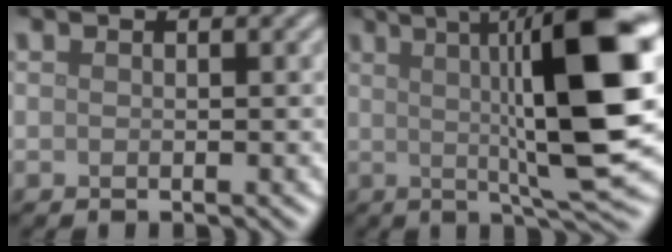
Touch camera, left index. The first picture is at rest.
{"total": 13.8, "force": [2.1, 2.8, 13.3], "torque": [-0.170, 0.004, 0.033]}